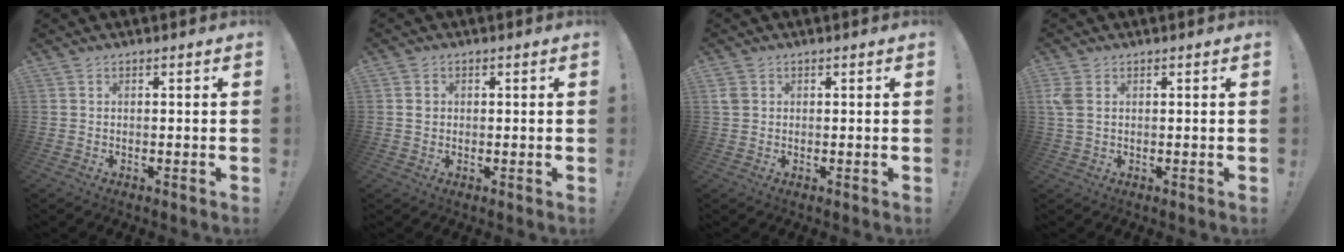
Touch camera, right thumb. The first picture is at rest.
{"total": 2.0, "force": [0.2, 1.8, 0.8], "torque": [0.000, 0.001, -0.001]}
{"total": 2.4, "force": [0.9, 1.8, 1.3], "torque": [-0.025, 0.005, 0.019]}
{"total": 3.6, "force": [1.1, 2.1, 2.7], "torque": [-0.061, 0.000, 0.021]}